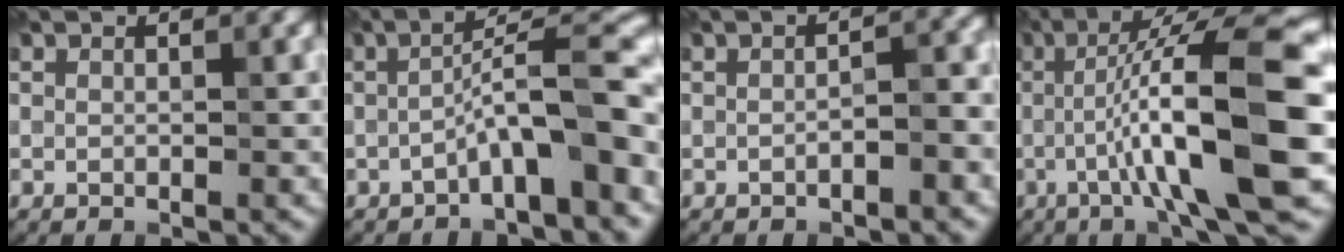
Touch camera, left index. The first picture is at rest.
{"total": 7.2, "force": [-2.7, 1.3, 6.6], "torque": [-0.096, 0.029, -0.047]}
{"total": 1.9, "force": [-0.9, 0.4, 1.6], "torque": [-0.028, 0.008, -0.017]}
{"total": 12.5, "force": [-1.5, 2.0, 12.2], "torque": [-0.185, 0.023, -0.028]}